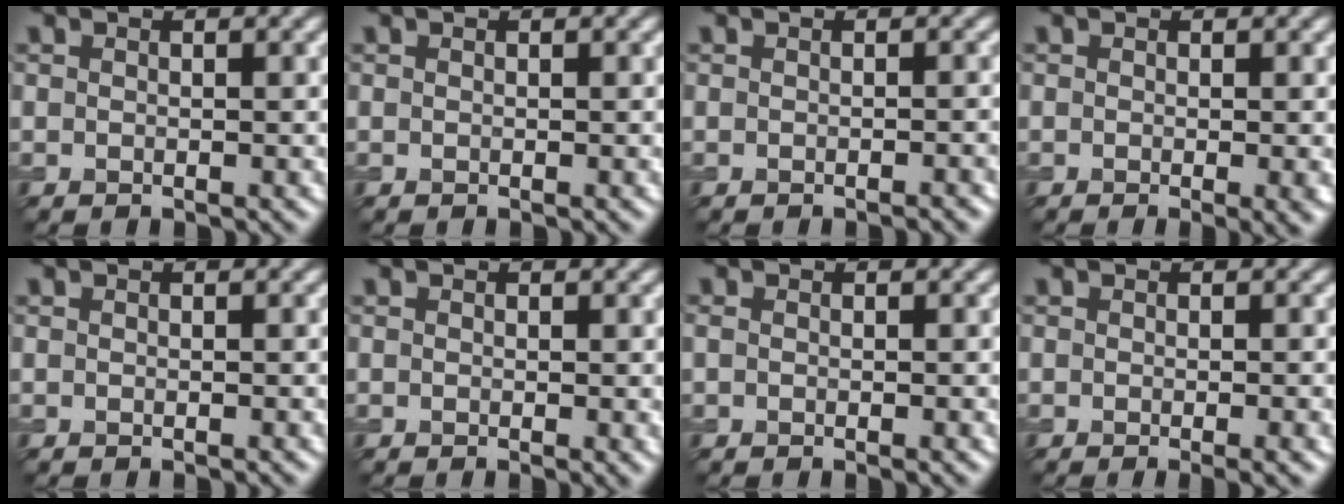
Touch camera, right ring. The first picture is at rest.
{"total": 0.0}
{"total": 0.9, "force": [-0.6, 0.2, 0.6], "torque": [-0.004, 0.001, -0.011]}
{"total": 2.2, "force": [-0.5, 0.5, 2.1], "torque": [-0.025, -0.008, -0.008]}
{"total": 0.0}
{"total": 0.8, "force": [-0.1, 0.1, 0.8], "torque": [-0.011, -0.005, -0.003]}
{"total": 1.0, "force": [-0.3, 0.3, 0.9], "torque": [-0.015, -0.005, -0.004]}
{"total": 2.8, "force": [-0.8, 0.9, 2.5], "torque": [-0.022, -0.005, -0.011]}